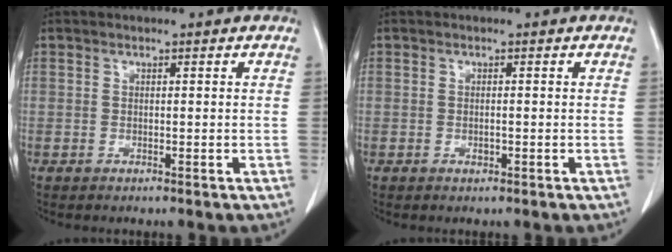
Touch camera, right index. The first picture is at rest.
{"total": 0.7, "force": [-0.2, 0.4, 0.6], "torque": [-0.014, 0.001, 0.002]}